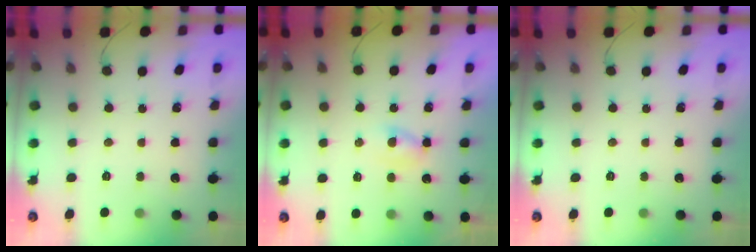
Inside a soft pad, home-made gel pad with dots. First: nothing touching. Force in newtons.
{"total": 1.4, "press": 1.3, "slide": 0.7}
{"total": 0.0}